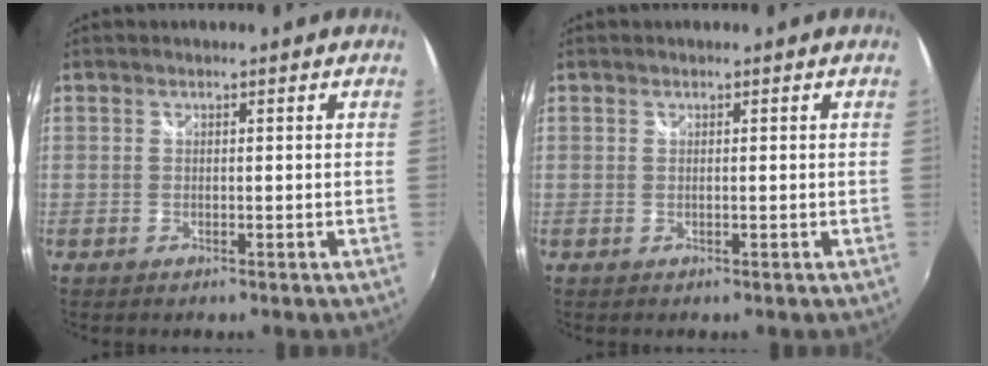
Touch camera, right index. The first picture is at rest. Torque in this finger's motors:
{"motor_torque": [-0.02, -0.02, 0.00, 0.00]}